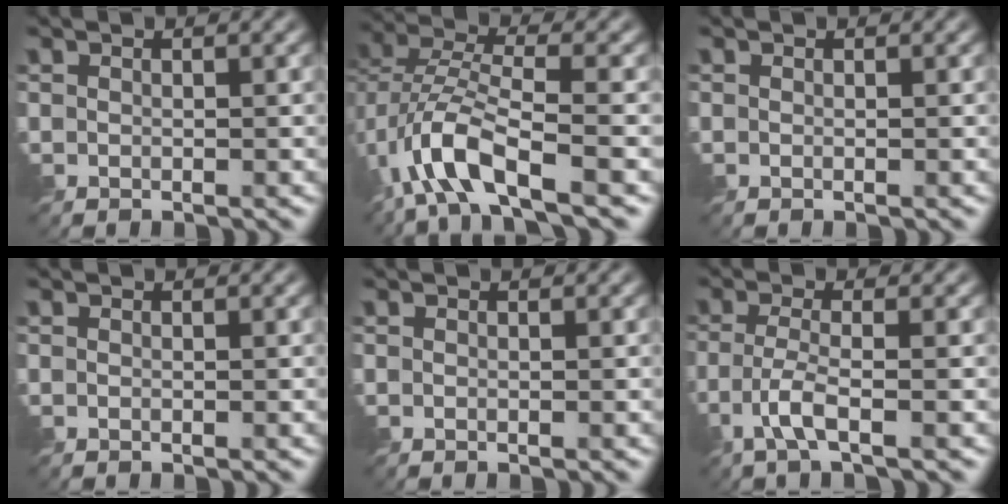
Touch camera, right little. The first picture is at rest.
{"total": 6.6, "force": [-3.2, 2.3, 5.3], "torque": [-0.108, 0.001, -0.069]}
{"total": 0.0}
{"total": 0.0}
{"total": 0.0}
{"total": 3.1, "force": [-1.5, 0.5, 2.6], "torque": [-0.060, 0.001, -0.041]}